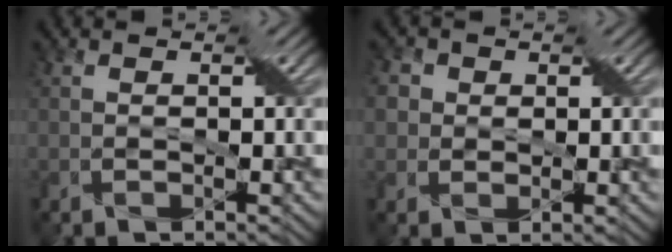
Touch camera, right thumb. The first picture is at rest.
{"total": 4.2, "force": [1.3, 3.7, 1.5], "torque": [-0.043, 0.012, 0.011]}